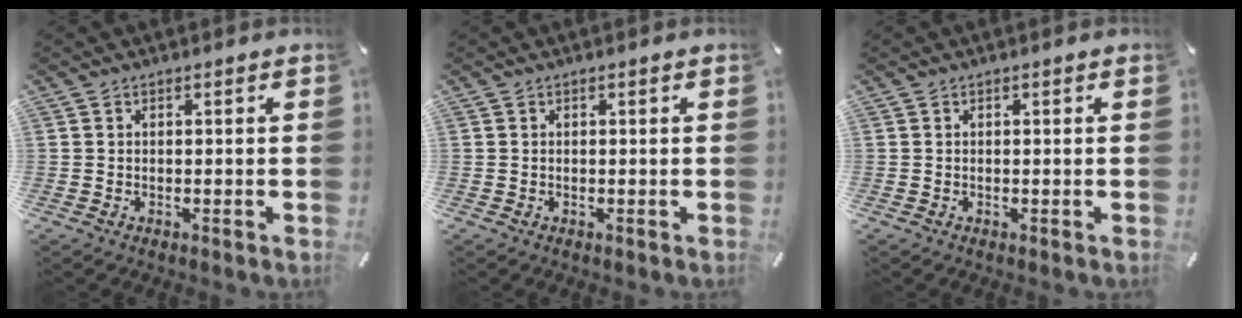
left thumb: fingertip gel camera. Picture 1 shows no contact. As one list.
[{"total": 0.0}, {"total": 0.0}]